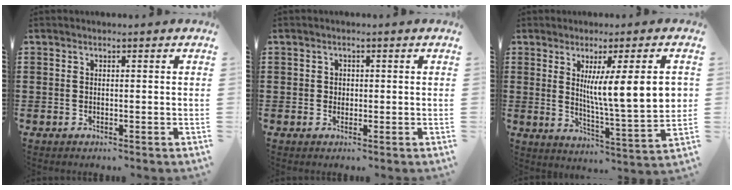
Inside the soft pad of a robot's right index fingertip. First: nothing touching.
{"total": 1.1, "force": [0.1, 1.1, 0.3], "torque": [-0.010, 0.006, 0.001]}
{"total": 10.4, "force": [3.0, 0.9, 10.0], "torque": [-0.173, -0.011, 0.045]}